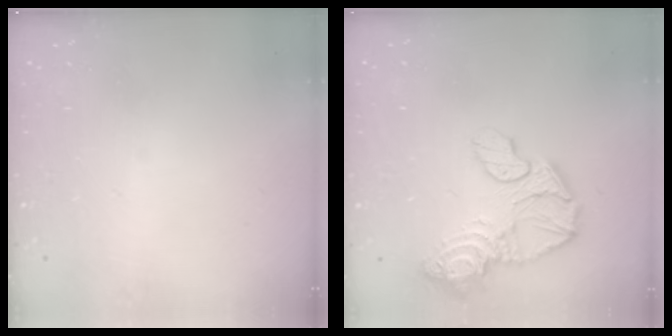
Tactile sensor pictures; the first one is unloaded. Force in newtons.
{"total": 15.8, "press": 15.7, "slide": 0.9}